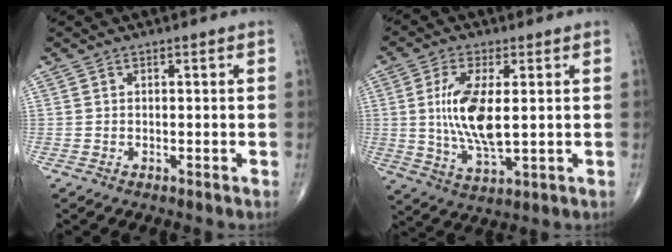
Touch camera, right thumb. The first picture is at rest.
{"total": 11.6, "force": [1.1, 4.5, 10.6], "torque": [-0.218, -0.016, 0.026]}